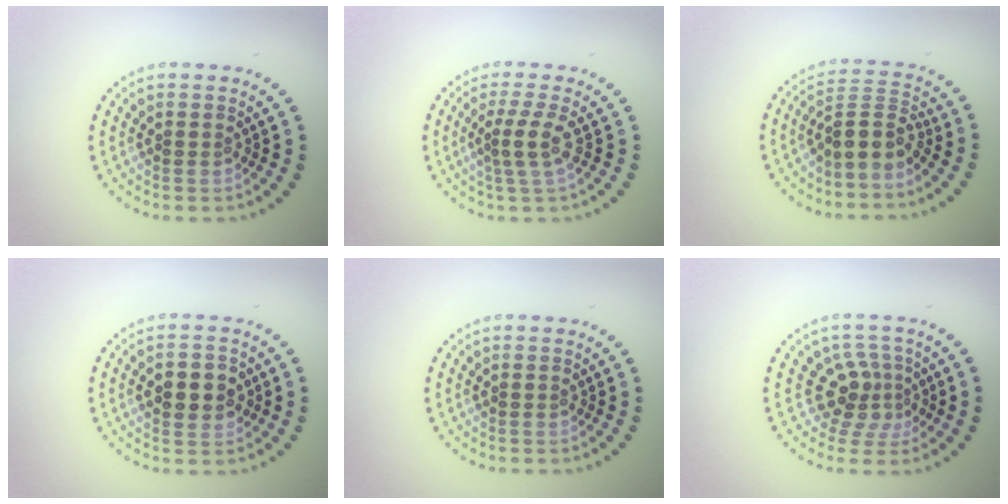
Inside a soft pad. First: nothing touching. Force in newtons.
{"total": 2.4, "press": 1.7, "slide": 1.7}
{"total": 3.1, "press": 2.4, "slide": 2.0}
{"total": 3.2, "press": 3.2, "slide": 0.1}
{"total": 0.0}
{"total": 3.2, "press": 2.2, "slide": 2.4}